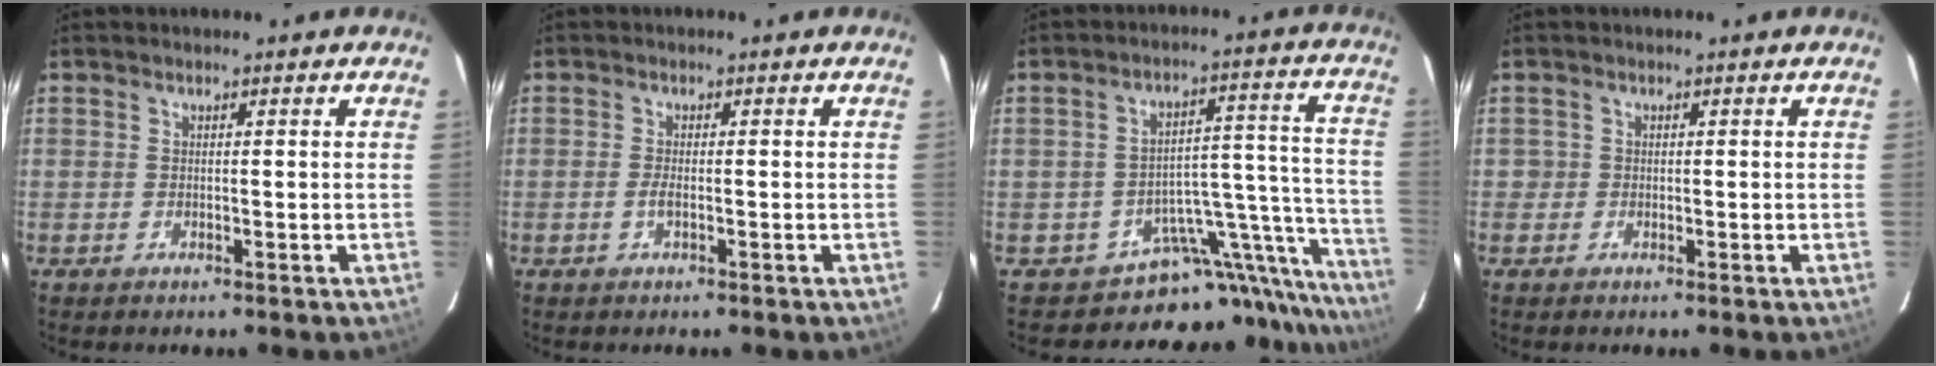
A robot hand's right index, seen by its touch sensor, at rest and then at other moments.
{"total": 1.5, "force": [-0.5, 0.3, 1.4], "torque": [-0.029, -0.001, -0.010]}
{"total": 16.6, "force": [-15.6, 5.5, 1.9], "torque": [0.016, 0.066, -0.228]}
{"total": 1.2, "force": [-0.3, 1.1, -0.1], "torque": [0.002, 0.001, -0.006]}